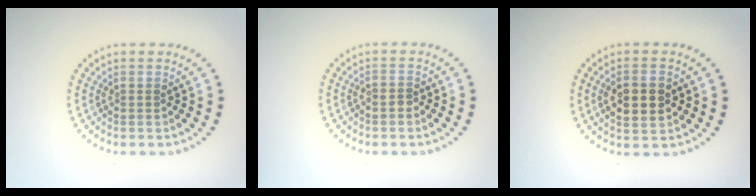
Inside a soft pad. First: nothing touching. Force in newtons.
{"total": 0.9, "press": 0.6, "slide": 0.6}
{"total": 3.6, "press": 3.6, "slide": 0.2}